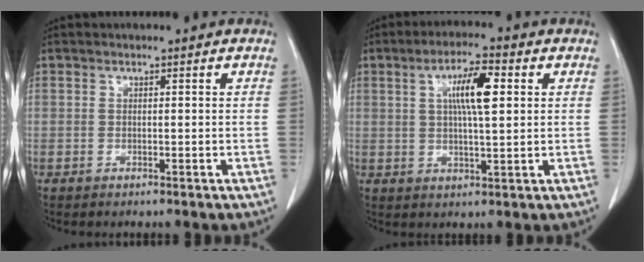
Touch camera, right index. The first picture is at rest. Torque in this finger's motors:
{"motor_torque": [1.07, 0.38, 0.21, 0.12]}